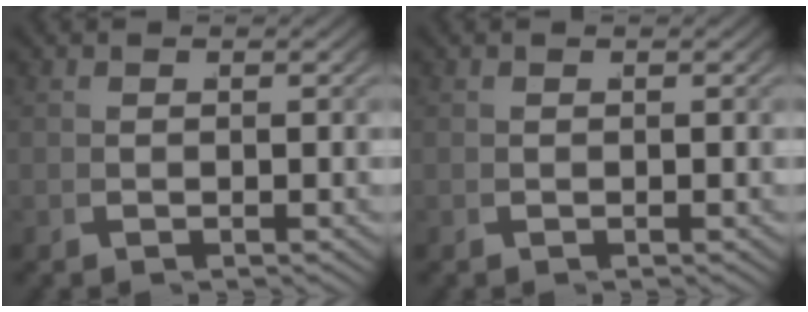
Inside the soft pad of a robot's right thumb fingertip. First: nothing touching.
{"total": 0.0}